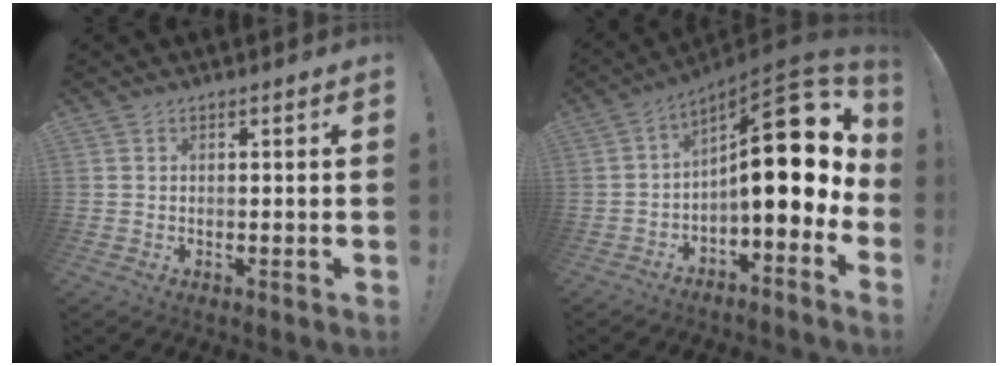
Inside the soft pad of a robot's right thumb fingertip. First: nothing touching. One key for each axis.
{"total": 18.8, "fx": 3.4, "fy": 6.9, "fz": 17.1, "tx": -0.233, "ty": -0.025, "tz": 0.061}